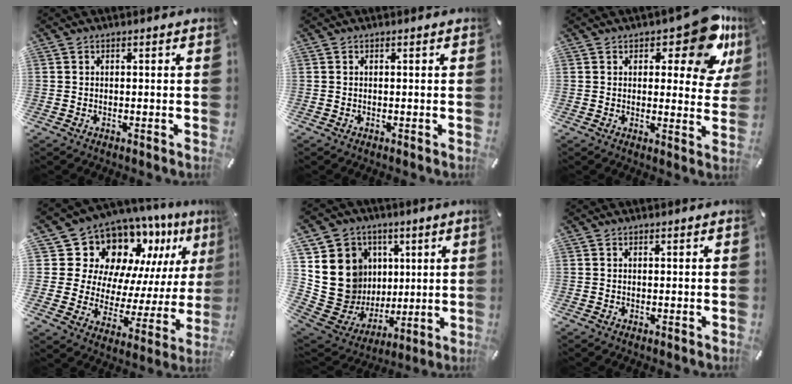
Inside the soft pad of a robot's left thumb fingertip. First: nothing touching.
{"total": 0.0}
{"total": 11.8, "force": [7.0, 5.1, 8.0], "torque": [-0.086, -0.047, 0.117]}
{"total": 15.9, "force": [11.1, 10.1, 5.1], "torque": [-0.092, -0.112, 0.205]}
{"total": 17.2, "force": [2.4, 16.4, 4.9], "torque": [-0.067, -0.029, 0.081]}
{"total": 0.0}